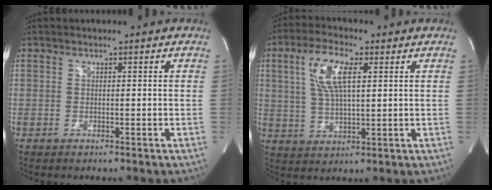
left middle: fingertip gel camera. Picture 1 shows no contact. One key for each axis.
{"total": 8.9, "fx": 2.8, "fy": 2.5, "fz": 8.0, "tx": -0.166, "ty": 0.010, "tz": 0.057}